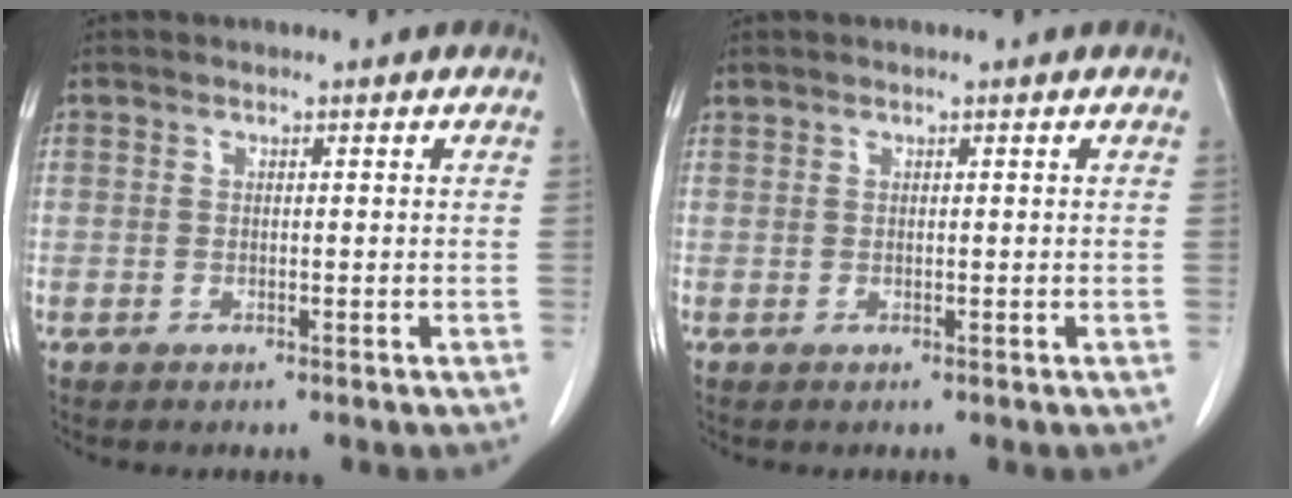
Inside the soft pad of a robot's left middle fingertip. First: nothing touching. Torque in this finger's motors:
{"motor_torque": [0.46, -0.97, -0.05, -0.01]}